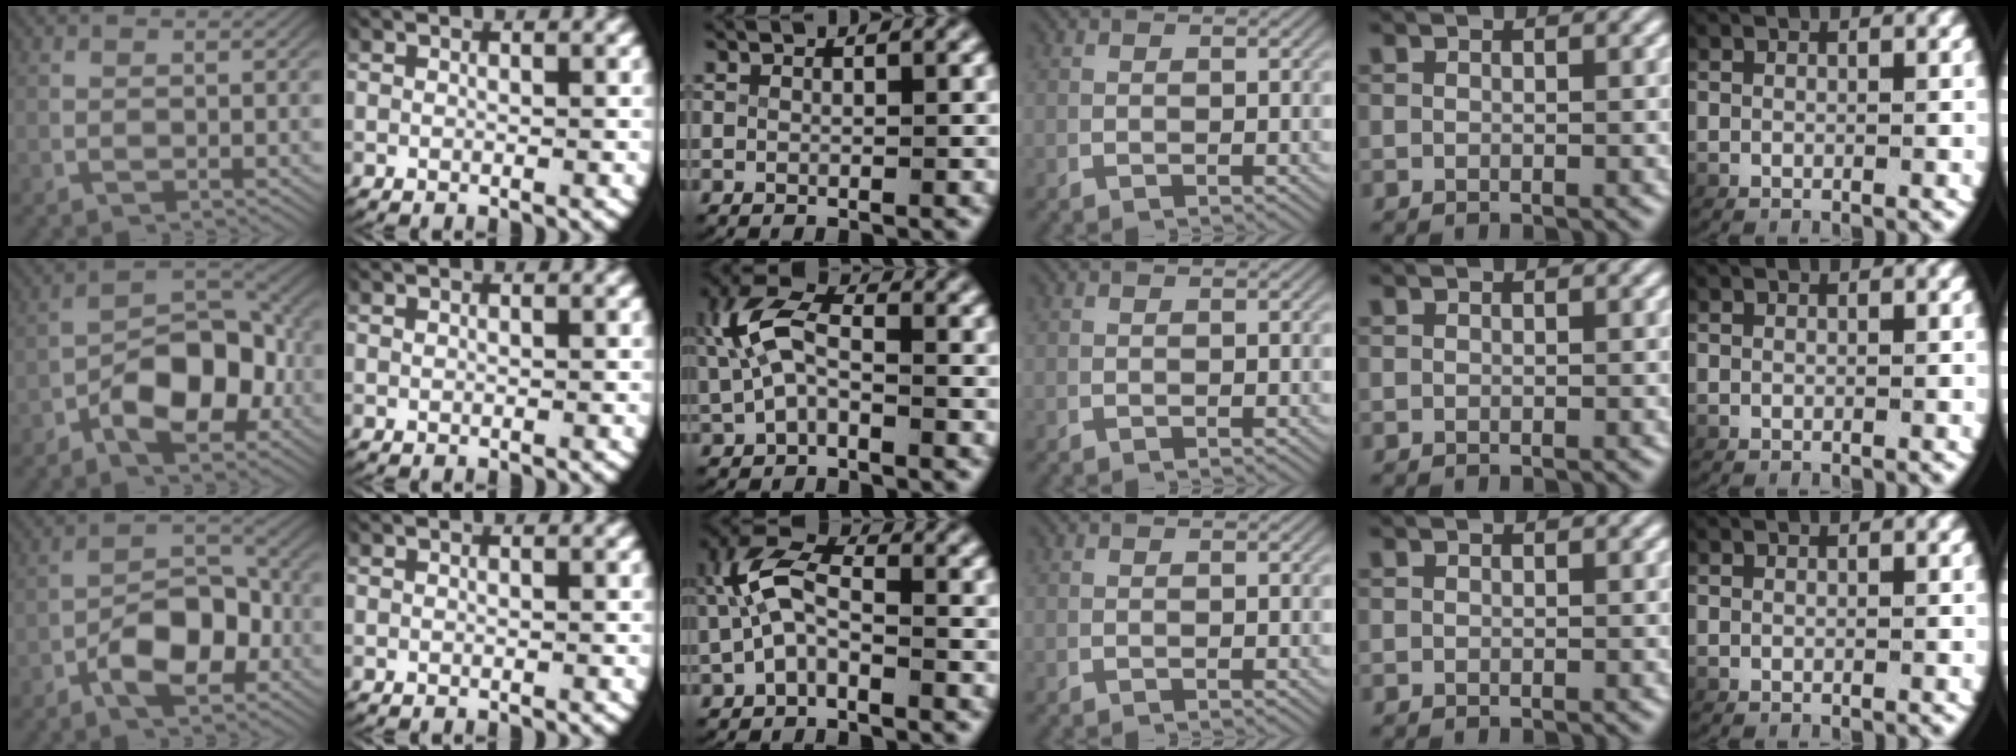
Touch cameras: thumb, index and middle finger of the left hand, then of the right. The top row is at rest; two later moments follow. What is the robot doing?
{"motion": "lift_and_place", "object": "fork"}